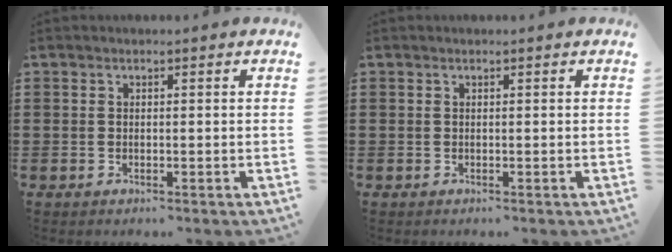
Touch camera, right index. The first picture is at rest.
{"total": 0.0}